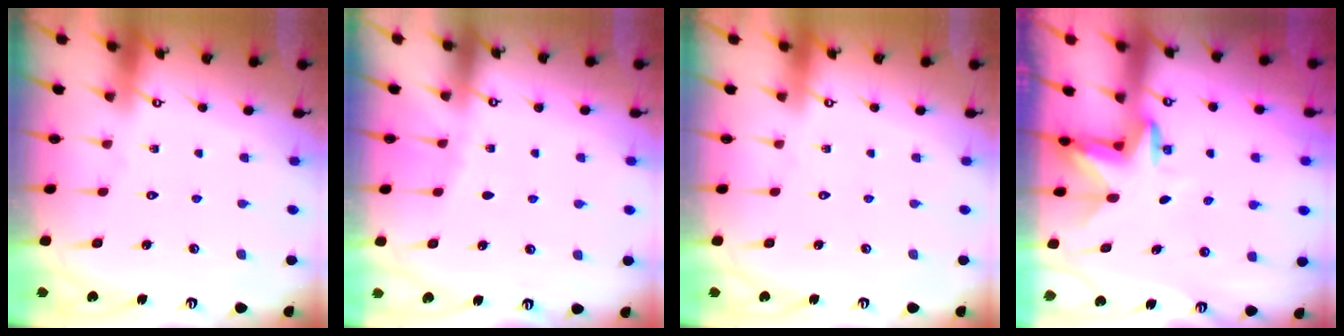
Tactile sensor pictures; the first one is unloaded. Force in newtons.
{"total": 2.0, "press": 2.0, "slide": 0.4}
{"total": 0.0}
{"total": 3.1, "press": 3.0, "slide": 0.7}